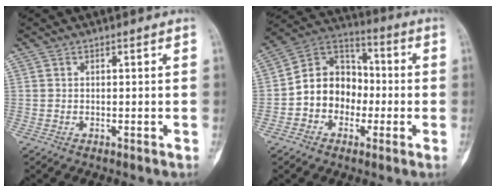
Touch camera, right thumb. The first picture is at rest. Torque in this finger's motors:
{"motor_torque": [0.89, 0.90, 0.30, -0.26, 0.20]}